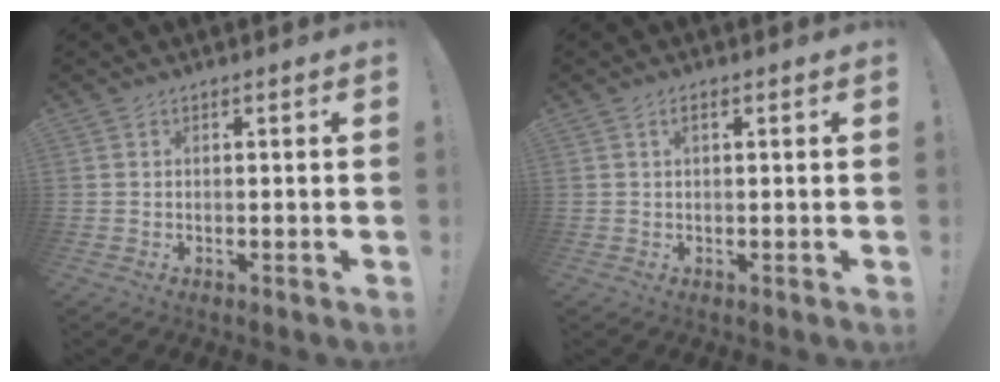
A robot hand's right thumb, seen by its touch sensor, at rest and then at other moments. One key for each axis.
{"total": 1.9, "fx": 0.8, "fy": 0.9, "fz": 1.5, "tx": -0.031, "ty": 0.004, "tz": 0.013}